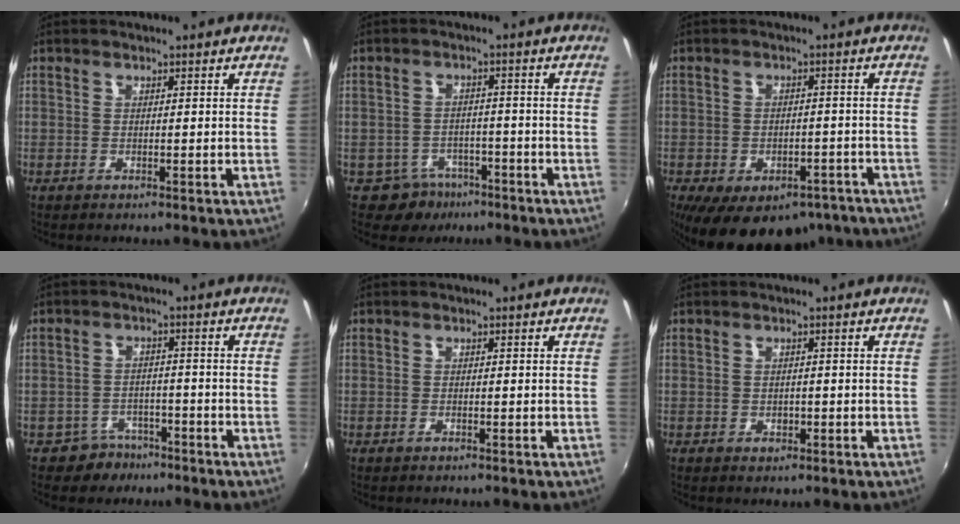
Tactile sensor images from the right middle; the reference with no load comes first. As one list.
[{"total": 4.8, "force": [-3.2, 3.6, 0.6], "torque": [-0.020, 0.012, -0.042]}, {"total": 17.3, "force": [-11.3, 9.5, 9.0], "torque": [-0.176, -0.016, -0.135]}, {"total": 4.0, "force": [-2.8, 2.8, -0.1], "torque": [-0.006, 0.014, -0.040]}, {"total": 0.6, "force": [-0.4, 0.0, 0.5], "torque": [-0.006, 0.000, -0.009]}, {"total": 1.5, "force": [-0.6, 1.2, 0.6], "torque": [-0.010, -0.002, -0.008]}]